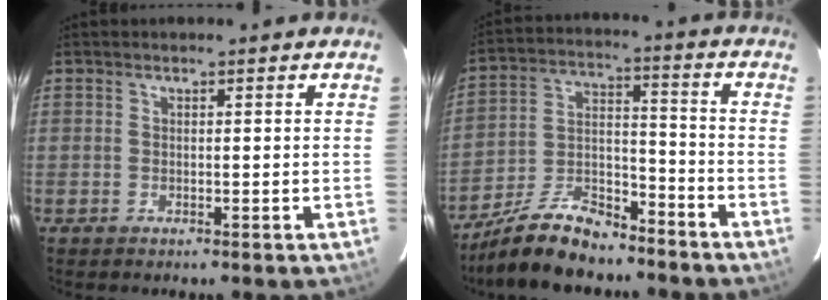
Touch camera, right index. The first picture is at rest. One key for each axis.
{"total": 13.7, "fx": -11.1, "fy": 5.3, "fz": 6.0, "tx": -0.134, "ty": 0.018, "tz": -0.195}